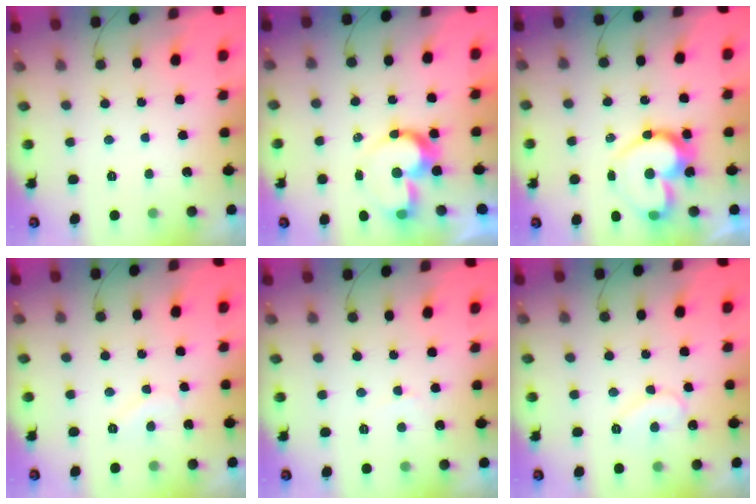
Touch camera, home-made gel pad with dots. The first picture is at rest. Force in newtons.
{"total": 10.5, "press": 10.4, "slide": 0.9}
{"total": 17.1, "press": 17.0, "slide": 1.4}
{"total": 4.9, "press": 4.9, "slide": 0.5}
{"total": 2.6, "press": 2.6, "slide": 0.1}
{"total": 9.0, "press": 9.0, "slide": 0.7}